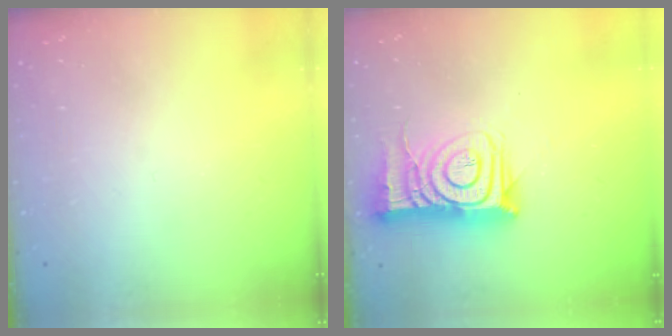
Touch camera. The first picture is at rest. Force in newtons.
{"total": 13.6, "press": 13.6, "slide": 1.0}